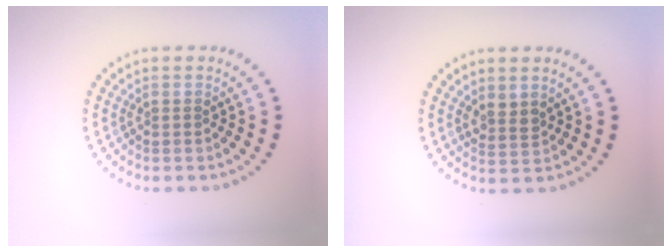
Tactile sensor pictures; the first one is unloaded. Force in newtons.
{"total": 1.4, "press": 1.2, "slide": 0.8}